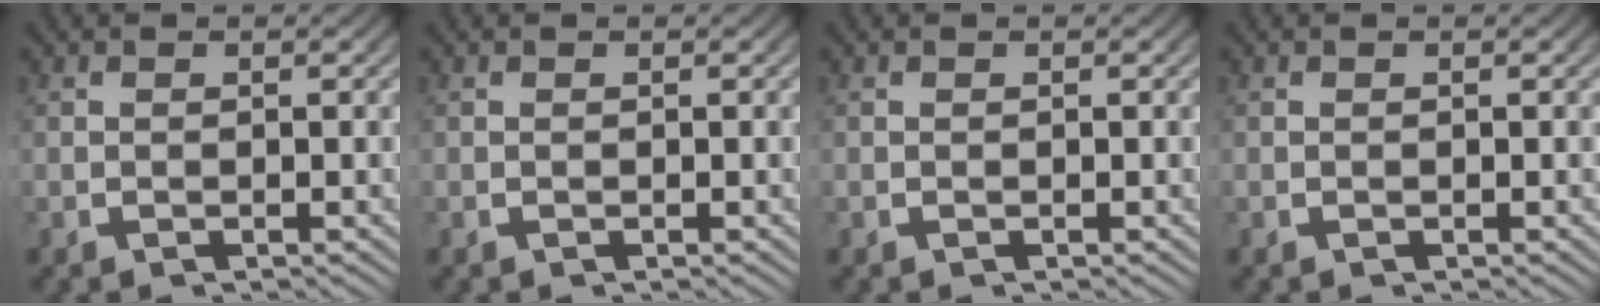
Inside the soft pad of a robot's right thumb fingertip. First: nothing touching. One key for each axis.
{"total": 0.0}
{"total": 0.0}
{"total": 0.0}